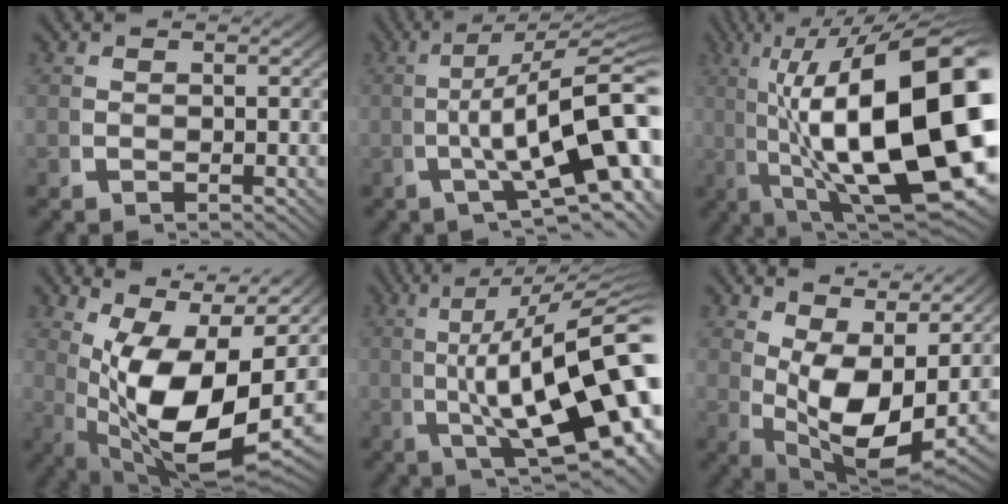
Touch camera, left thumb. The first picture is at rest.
{"total": 12.6, "force": [-1.1, 5.0, 11.5], "torque": [-0.172, -0.015, -0.008]}
{"total": 23.7, "force": [-1.1, 12.2, 20.3], "torque": [-0.329, -0.089, 0.024]}
{"total": 16.8, "force": [1.1, 9.8, 13.6], "torque": [-0.259, -0.060, 0.048]}
{"total": 18.2, "force": [0.9, 8.4, 16.1], "torque": [-0.236, -0.020, 0.024]}
{"total": 10.3, "force": [1.0, 6.0, 8.2], "torque": [-0.162, -0.050, 0.041]}